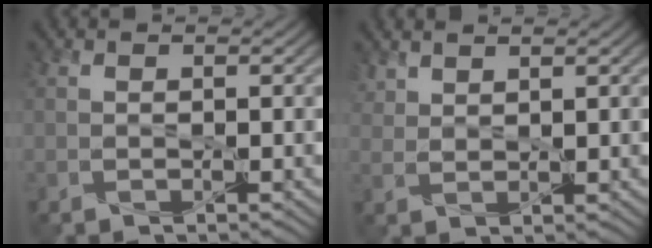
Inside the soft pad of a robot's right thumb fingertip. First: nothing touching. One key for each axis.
{"total": 2.4, "fx": 2.0, "fy": 0.8, "fz": 1.1, "tx": -0.029, "ty": 0.005, "tz": 0.051}